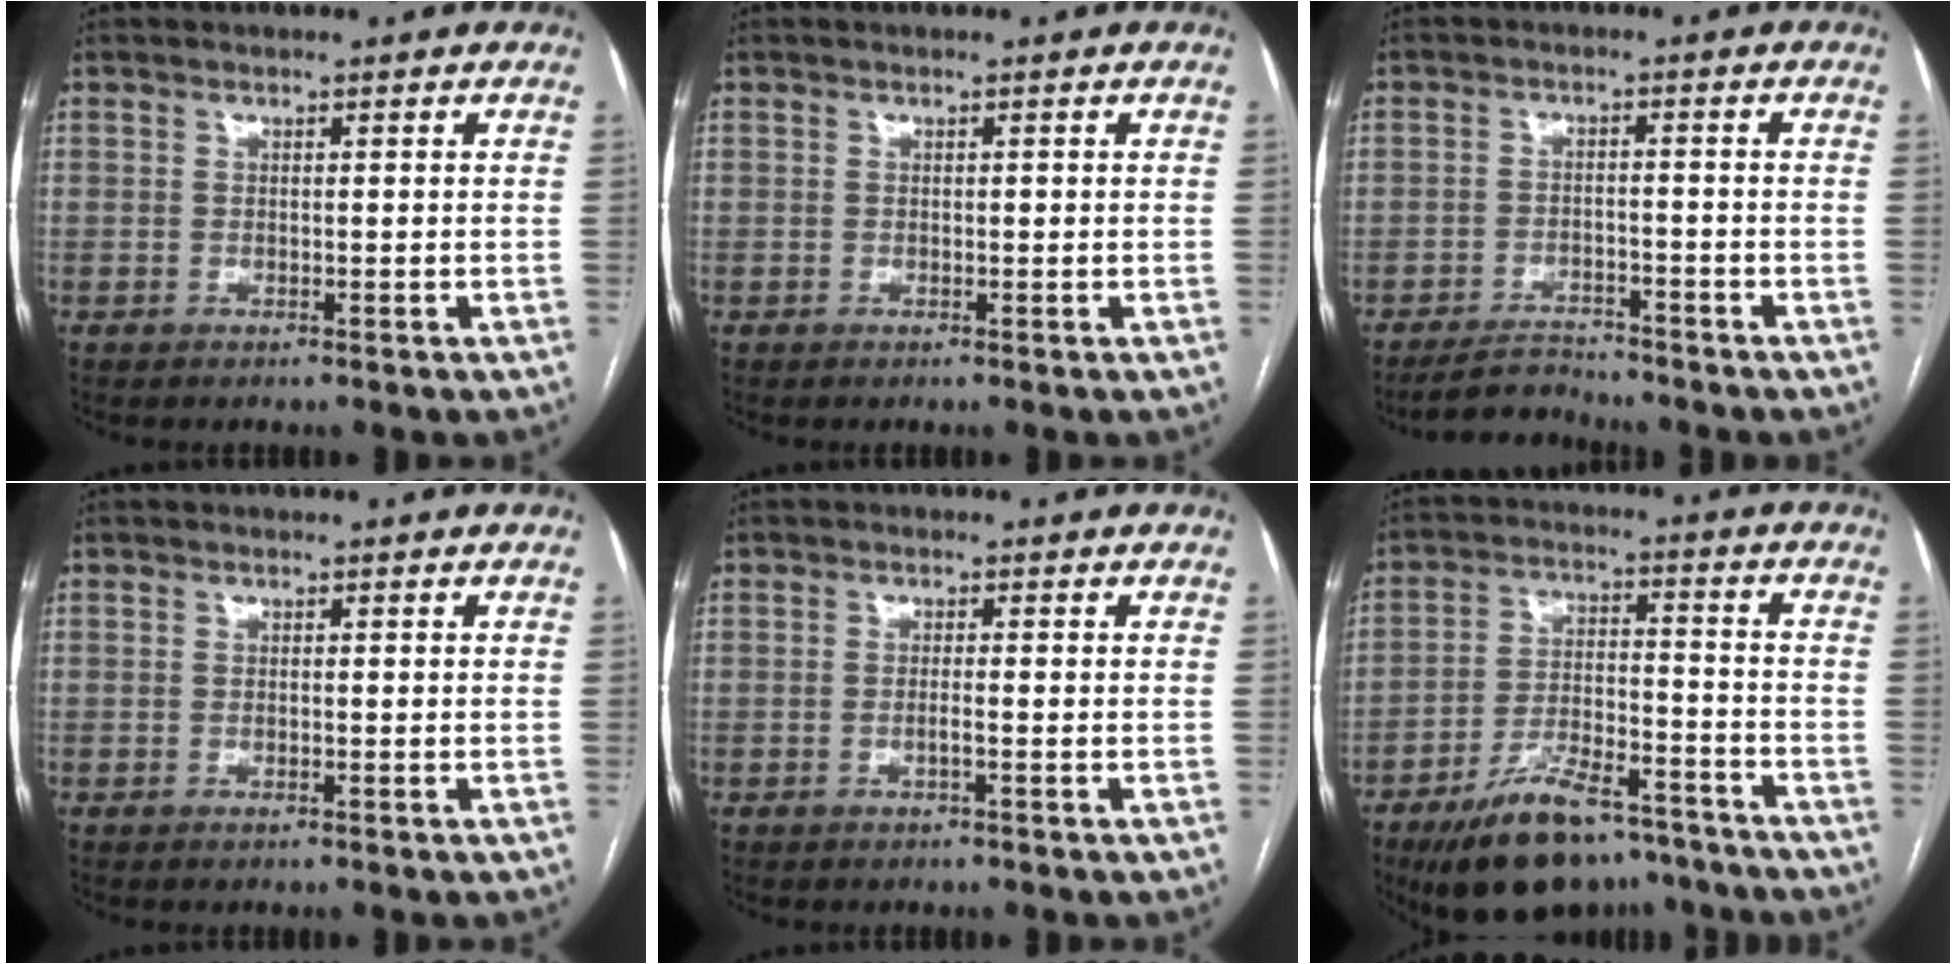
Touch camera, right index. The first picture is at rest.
{"total": 0.0}
{"total": 4.4, "force": [-4.3, 0.9, 0.4], "torque": [-0.012, -0.010, -0.074]}
{"total": 0.6, "force": [-0.2, 0.0, 0.5], "torque": [-0.010, 0.000, -0.002]}
{"total": 1.4, "force": [-0.5, -0.1, 1.2], "torque": [-0.023, 0.000, -0.010]}
{"total": 14.8, "force": [-11.3, 5.0, 8.2], "torque": [-0.145, 0.011, -0.186]}